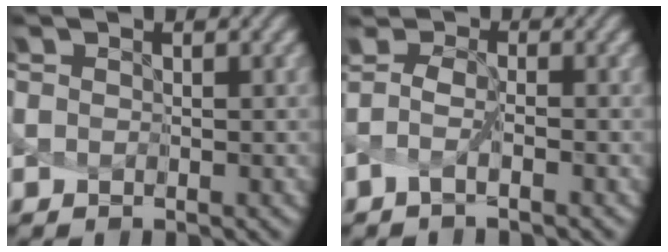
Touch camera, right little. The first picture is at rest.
{"total": 1.5, "force": [-0.9, 0.1, 1.2], "torque": [-0.035, 0.000, -0.020]}